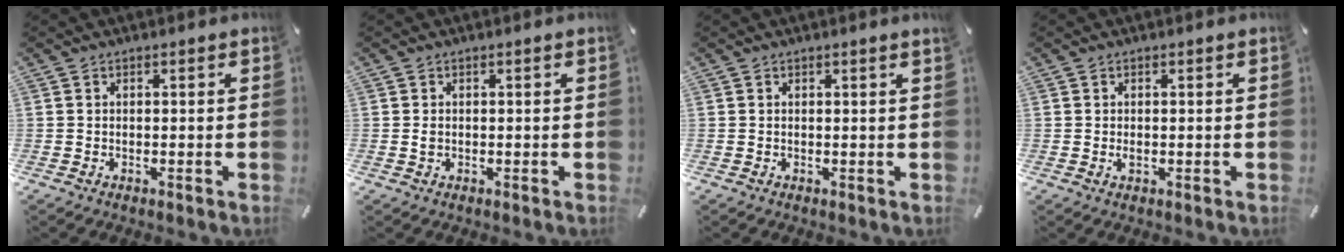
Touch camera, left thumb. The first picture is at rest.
{"total": 0.8, "force": [0.0, 0.6, 0.6], "torque": [-0.012, 0.001, 0.000]}
{"total": 0.5, "force": [0.3, -0.1, 0.4], "torque": [-0.004, -0.002, 0.005]}
{"total": 1.0, "force": [0.0, 0.5, 0.9], "torque": [-0.018, 0.001, -0.001]}